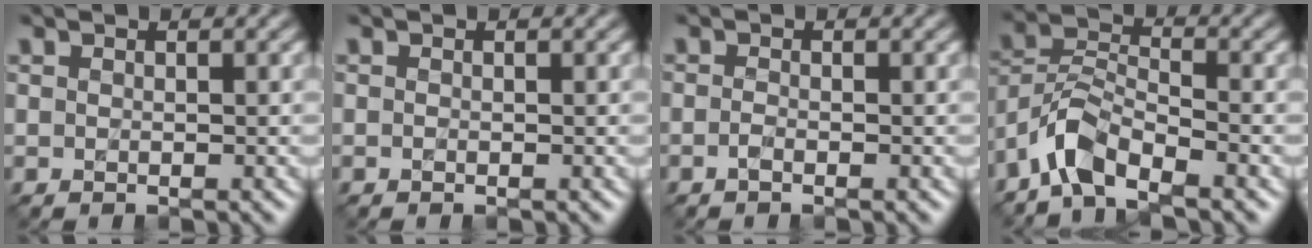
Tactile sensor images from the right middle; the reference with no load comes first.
{"total": 0.0}
{"total": 0.7, "force": [-0.4, 0.2, 0.5], "torque": [-0.011, -0.001, -0.009]}
{"total": 4.6, "force": [-3.5, 1.6, 2.5], "torque": [-0.045, 0.004, -0.080]}